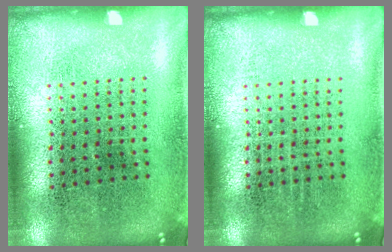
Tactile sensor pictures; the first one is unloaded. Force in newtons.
{"total": 0.0}